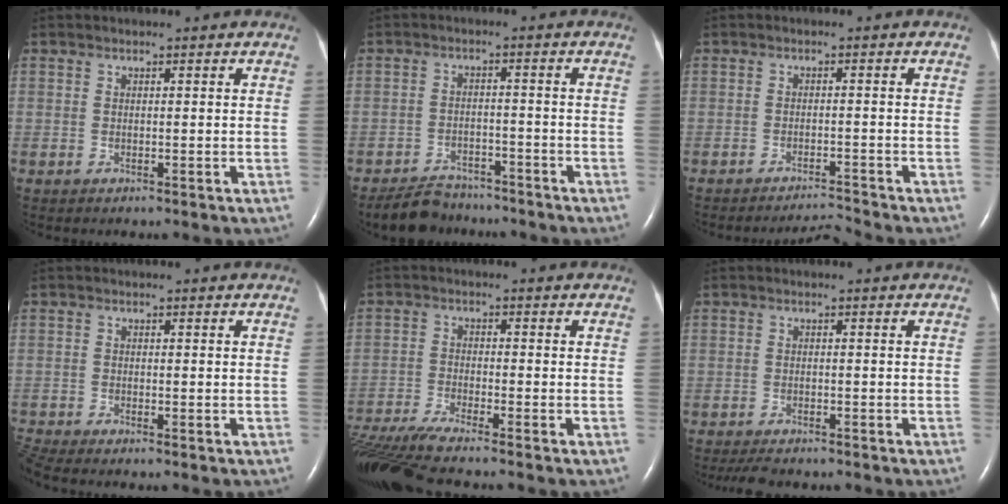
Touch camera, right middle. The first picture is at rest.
{"total": 6.2, "force": [-5.6, 2.4, 1.1], "torque": [-0.028, -0.008, -0.093]}
{"total": 3.2, "force": [-2.8, -1.4, -0.6], "torque": [0.004, -0.006, -0.043]}
{"total": 2.2, "force": [-2.1, -0.5, 0.5], "torque": [-0.022, -0.011, -0.044]}
{"total": 9.4, "force": [-8.4, -1.3, 4.0], "torque": [-0.075, -0.024, -0.151]}
{"total": 2.8, "force": [-2.4, 1.0, 1.0], "torque": [-0.021, -0.005, -0.032]}